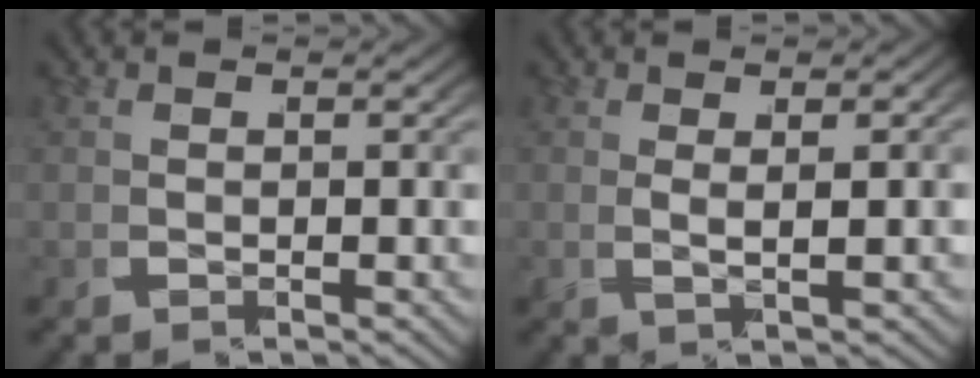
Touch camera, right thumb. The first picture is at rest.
{"total": 1.9, "force": [0.9, 0.1, 1.6], "torque": [-0.030, 0.006, 0.011]}